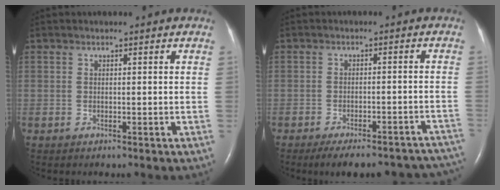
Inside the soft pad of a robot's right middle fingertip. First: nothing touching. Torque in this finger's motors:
{"motor_torque": [0.56, -0.59, 0.03, 0.03]}